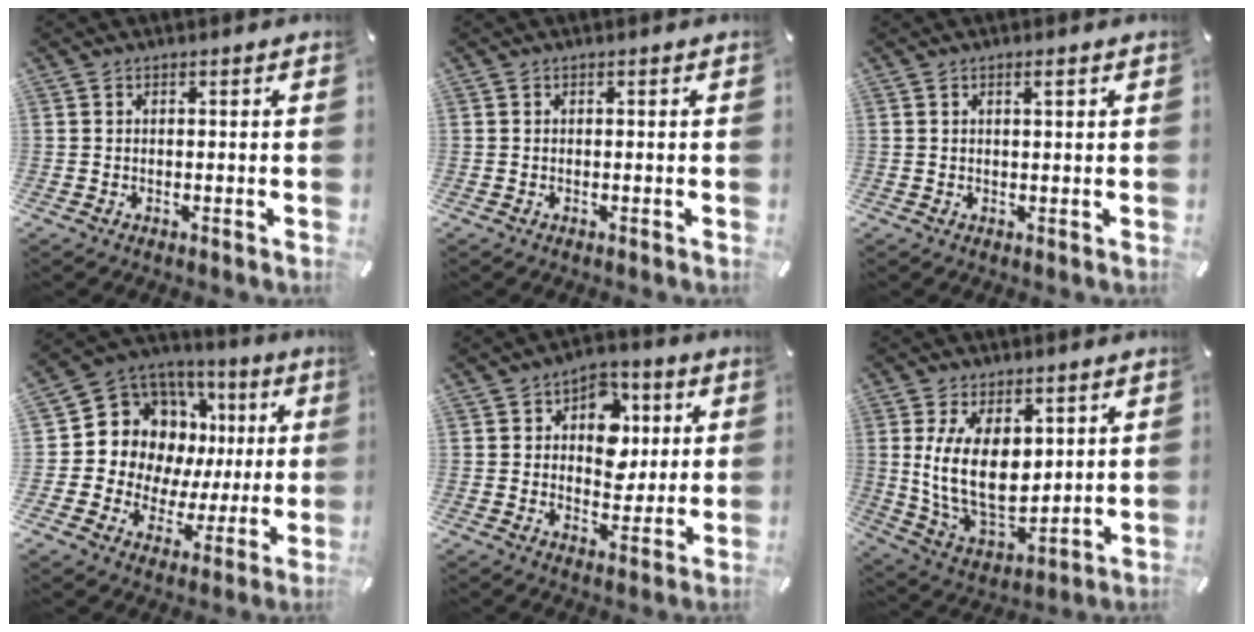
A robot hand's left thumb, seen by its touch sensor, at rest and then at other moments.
{"total": 0.0}
{"total": 1.6, "force": [0.8, 0.4, 1.4], "torque": [-0.027, 0.001, 0.012]}
{"total": 12.4, "force": [3.5, 11.0, 4.5], "torque": [-0.079, -0.052, 0.082]}
{"total": 9.9, "force": [2.4, 8.1, 5.0], "torque": [-0.065, -0.008, 0.041]}
{"total": 14.8, "force": [3.3, 9.5, 10.9], "torque": [-0.219, -0.023, 0.061]}